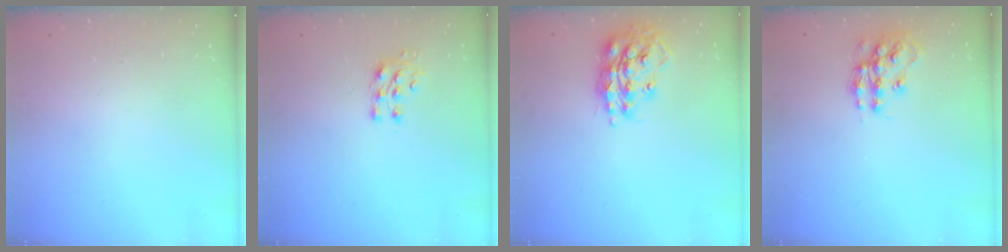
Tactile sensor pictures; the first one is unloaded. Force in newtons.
{"total": 7.1, "press": 7.1, "slide": 0.8}
{"total": 16.2, "press": 16.2, "slide": 1.4}
{"total": 13.3, "press": 13.3, "slide": 0.7}